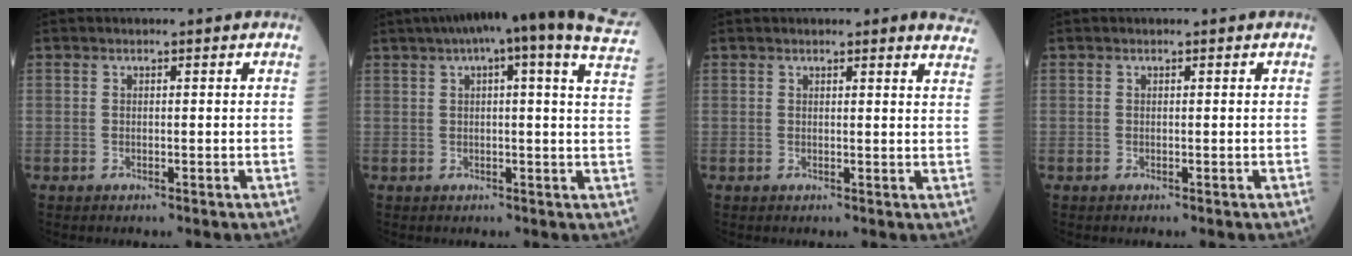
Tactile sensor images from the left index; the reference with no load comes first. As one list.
[{"total": 20.8, "force": [16.6, 1.7, 12.4], "torque": [-0.187, 0.021, 0.196]}, {"total": 8.2, "force": [7.6, 1.4, 2.7], "torque": [-0.016, -0.012, 0.066]}, {"total": 0.0}]